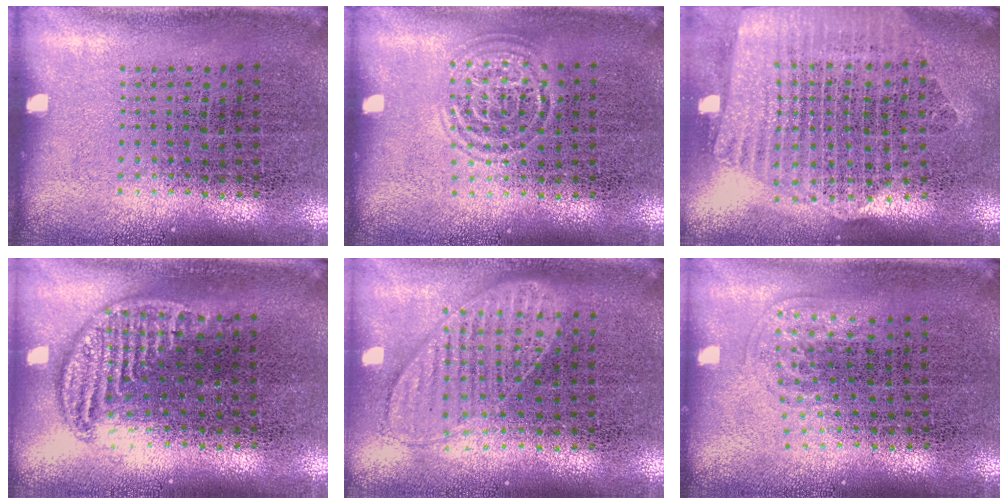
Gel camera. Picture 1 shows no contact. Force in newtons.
{"total": 1.5, "press": 1.5, "slide": 0.1}
{"total": 2.5, "press": 2.2, "slide": 1.1}
{"total": 1.0, "press": 1.0, "slide": 0.4}
{"total": 1.0, "press": 1.0, "slide": 0.2}
{"total": 1.0, "press": 0.6, "slide": 0.8}